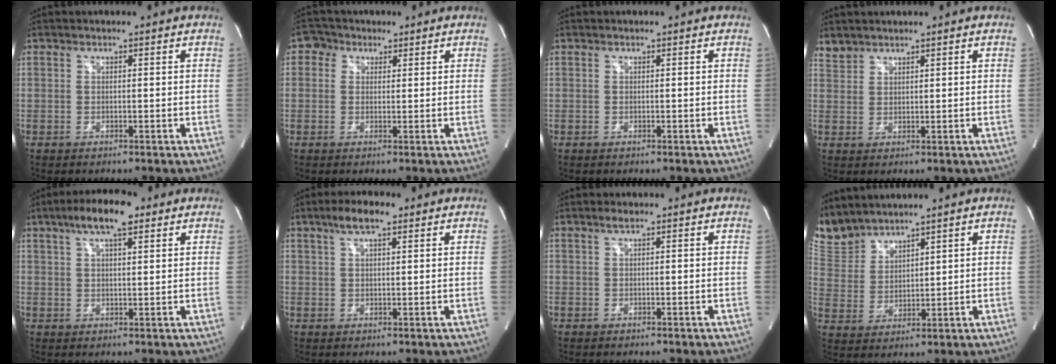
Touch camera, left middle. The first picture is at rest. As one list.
[{"total": 3.2, "force": [1.5, 2.8, 0.8], "torque": [-0.018, 0.014, 0.023]}, {"total": 0.0}, {"total": 2.3, "force": [2.1, 0.8, -0.2], "torque": [0.004, 0.010, 0.043]}, {"total": 7.9, "force": [4.8, 1.9, 5.9], "torque": [-0.114, 0.018, 0.080]}, {"total": 5.1, "force": [3.2, 1.4, 3.7], "torque": [-0.077, 0.013, 0.058]}, {"total": 0.8, "force": [0.6, 0.1, 0.6], "torque": [-0.015, 0.004, 0.011]}, {"total": 7.1, "force": [6.9, 1.3, 0.2], "torque": [-0.022, 0.010, 0.159]}]